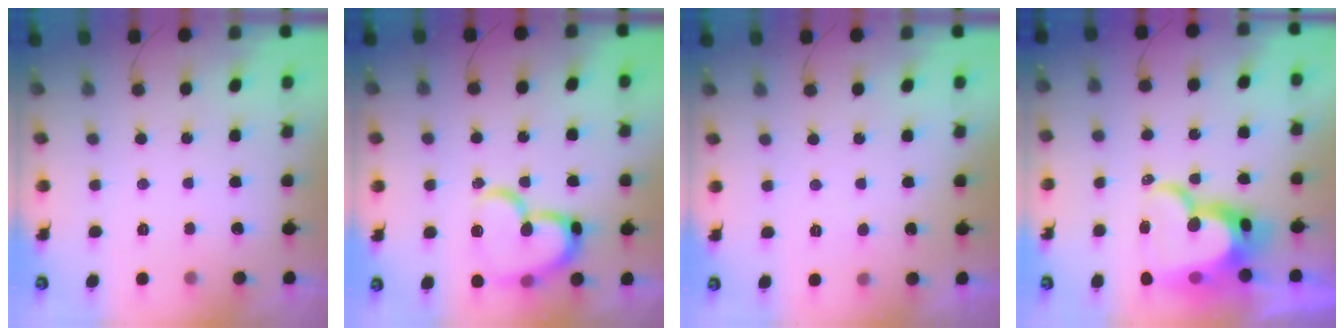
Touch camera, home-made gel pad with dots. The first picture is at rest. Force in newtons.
{"total": 17.7, "press": 17.6, "slide": 2.0}
{"total": 2.6, "press": 2.6, "slide": 0.3}
{"total": 22.2, "press": 22.1, "slide": 1.9}